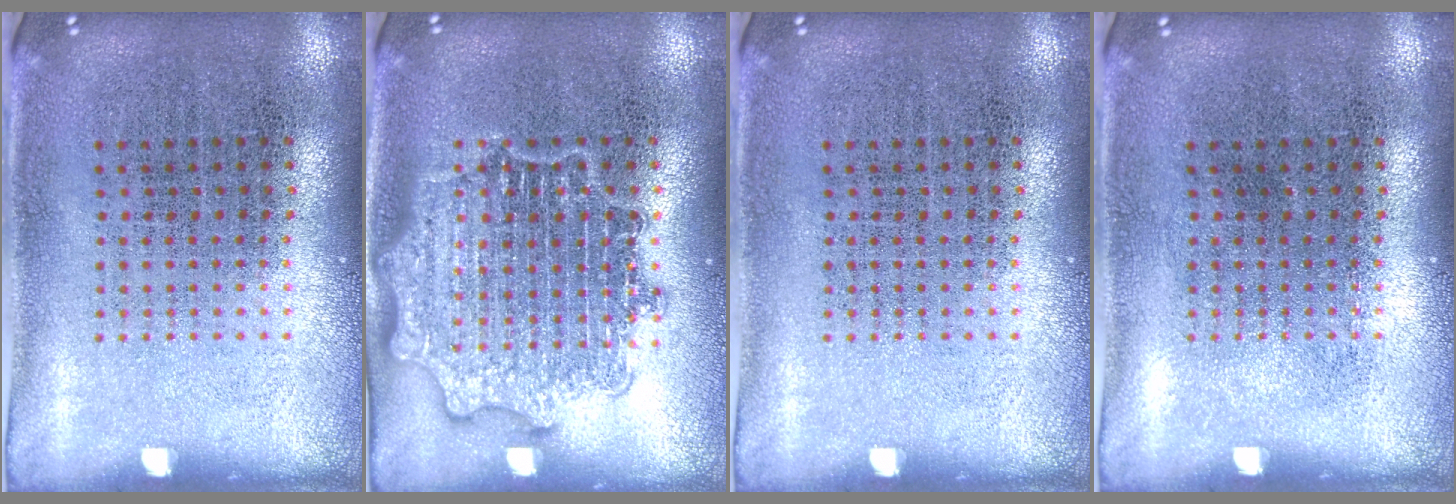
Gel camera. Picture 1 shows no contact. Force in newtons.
{"total": 3.0, "press": 3.0, "slide": 0.5}
{"total": 0.0}
{"total": 0.0}